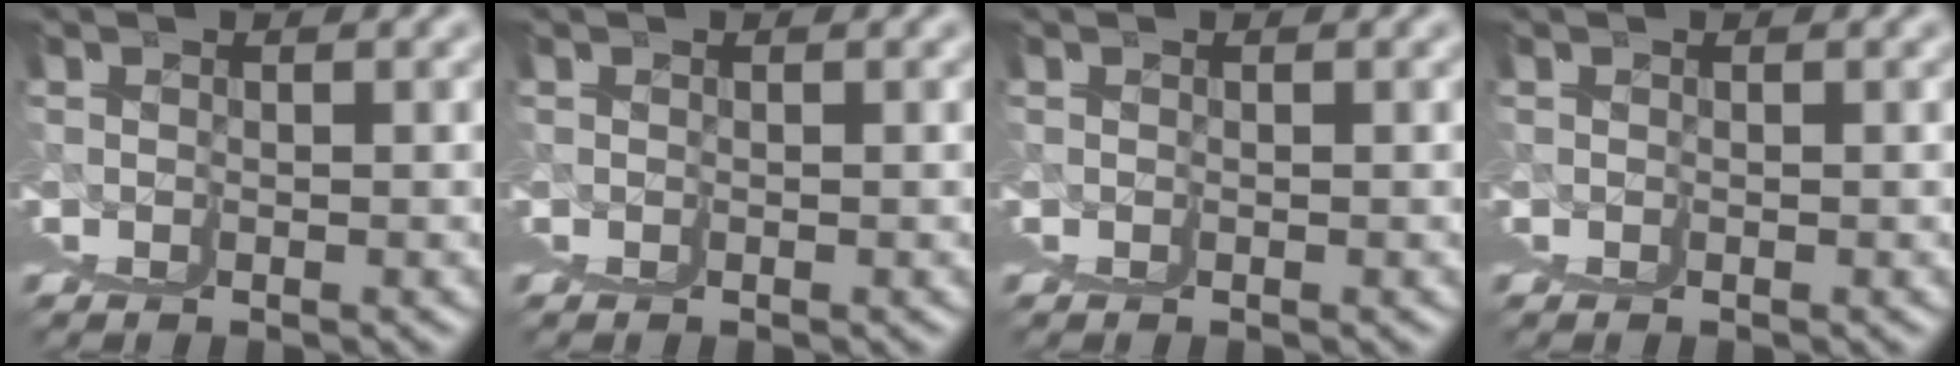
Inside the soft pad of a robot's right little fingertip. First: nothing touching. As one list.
[{"total": 0.0}, {"total": 0.0}, {"total": 0.0}]